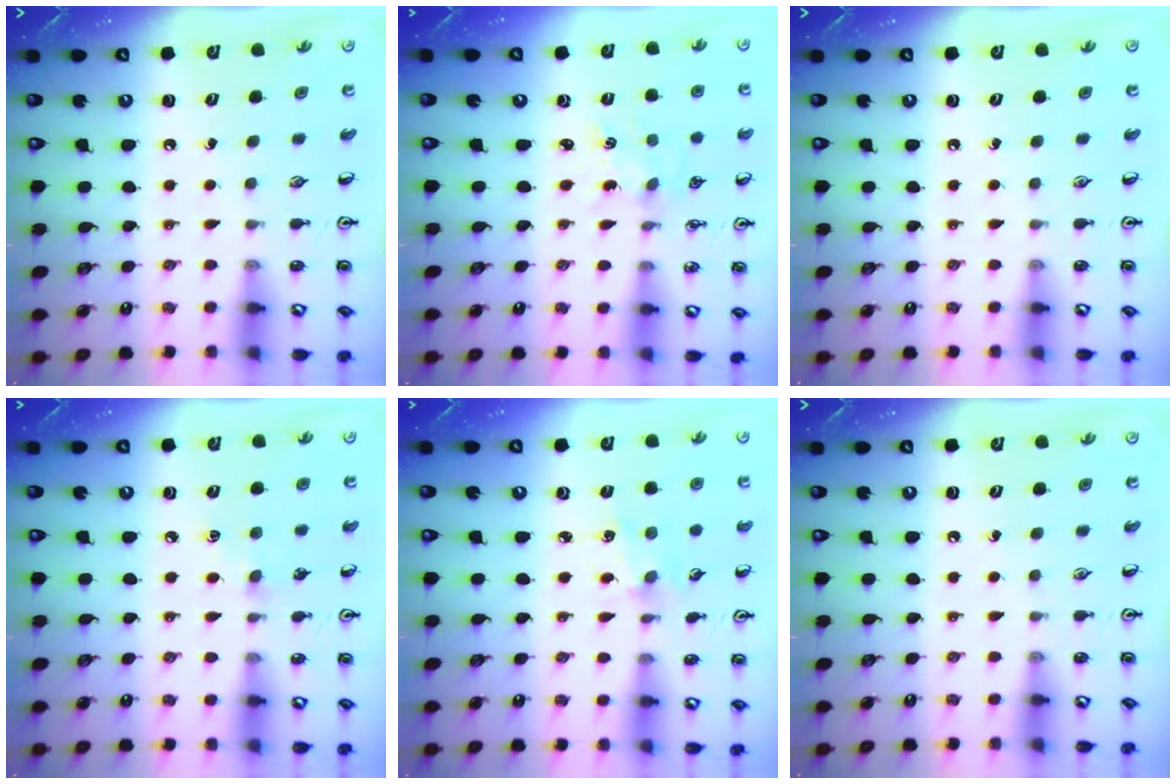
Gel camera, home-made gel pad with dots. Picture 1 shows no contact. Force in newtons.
{"total": 2.3, "press": 2.3, "slide": 0.3}
{"total": 0.0}
{"total": 5.6, "press": 5.6, "slide": 0.7}
{"total": 1.9, "press": 1.9, "slide": 0.0}
{"total": 0.0}